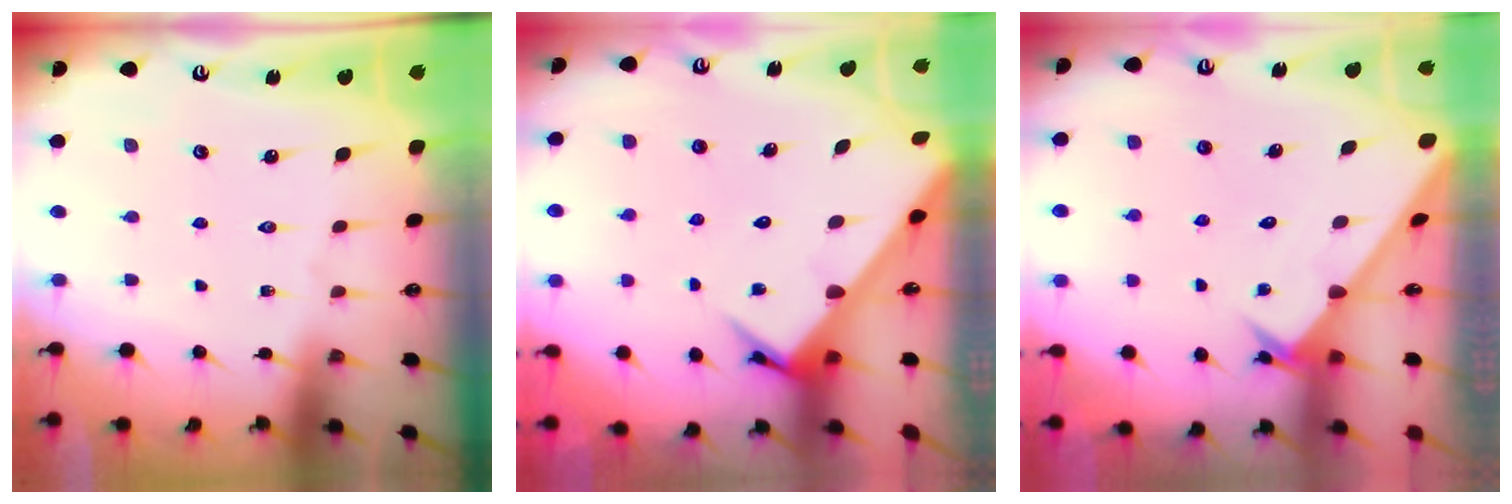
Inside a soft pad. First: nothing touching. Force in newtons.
{"total": 4.6, "press": 4.6, "slide": 0.2}
{"total": 2.6, "press": 2.6, "slide": 0.2}